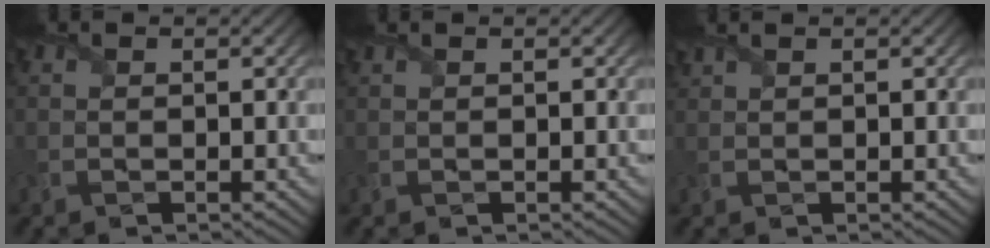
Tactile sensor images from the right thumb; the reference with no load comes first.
{"total": 0.6, "force": [0.6, -0.1, 0.2], "torque": [-0.008, 0.006, 0.010]}
{"total": 1.2, "force": [1.1, -0.2, 0.3], "torque": [-0.011, 0.008, 0.027]}